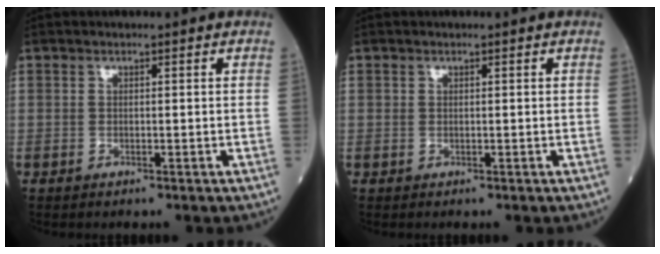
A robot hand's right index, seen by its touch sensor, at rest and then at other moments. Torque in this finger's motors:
{"motor_torque": [0.06, 0.01, 0.04, 0.01]}